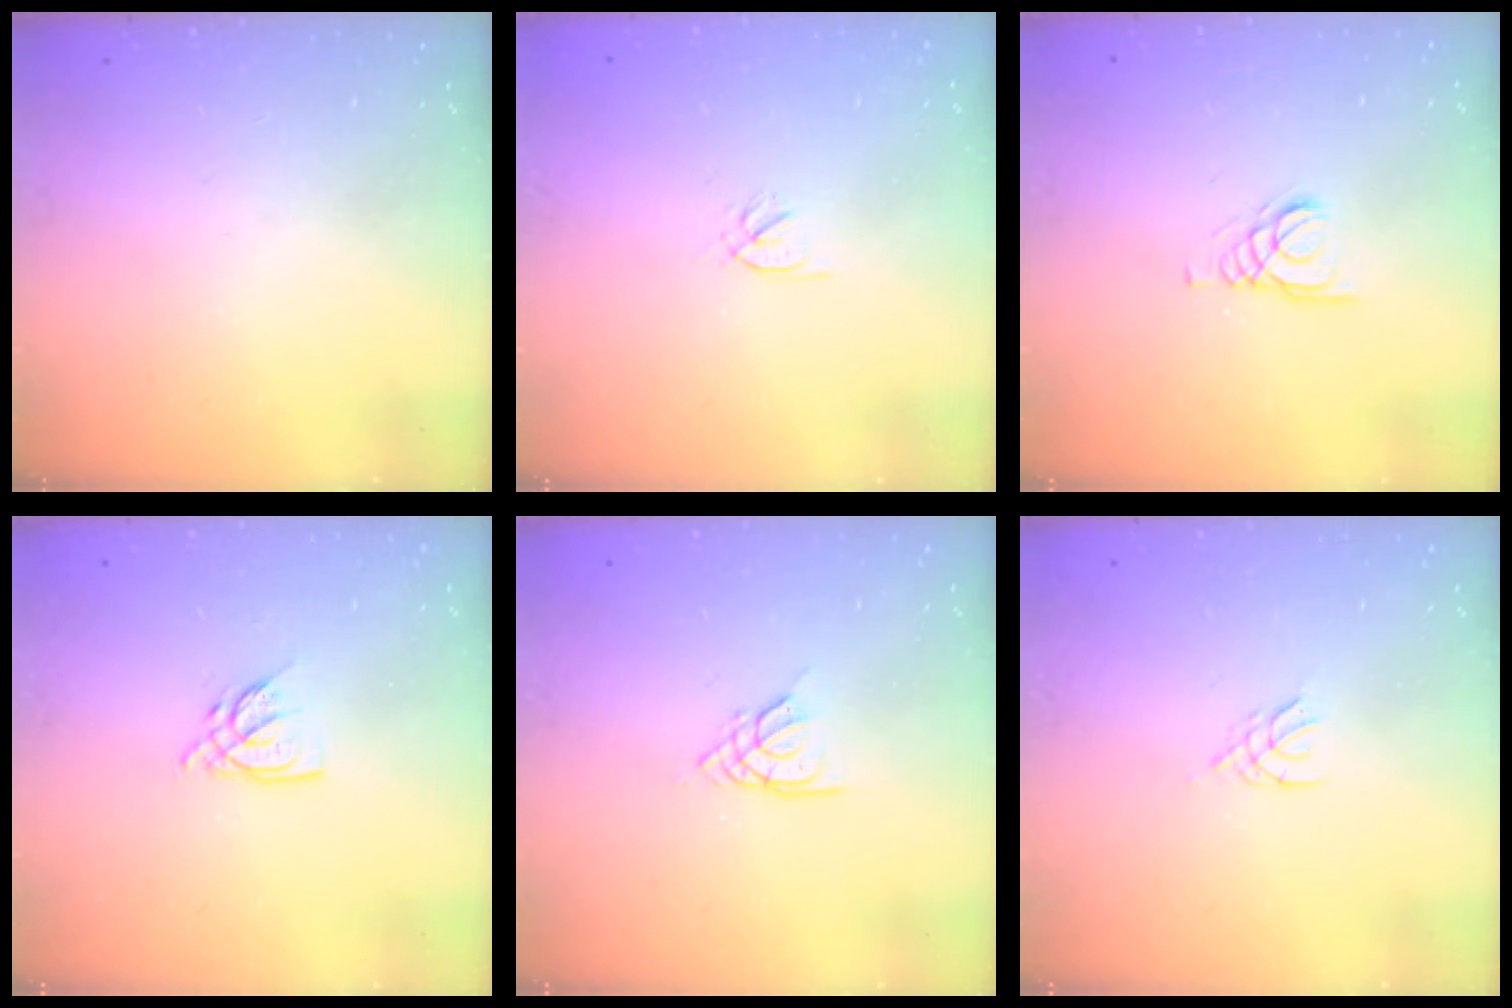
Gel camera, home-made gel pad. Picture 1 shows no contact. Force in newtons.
{"total": 0.5, "press": 0.4, "slide": 0.4}
{"total": 1.4, "press": 1.4, "slide": 0.2}
{"total": 4.7, "press": 4.7, "slide": 0.2}
{"total": 2.6, "press": 2.6, "slide": 0.5}
{"total": 2.1, "press": 2.0, "slide": 0.5}